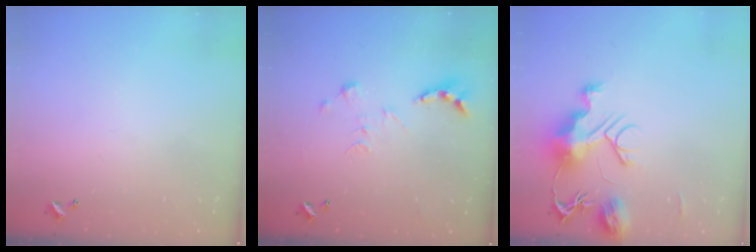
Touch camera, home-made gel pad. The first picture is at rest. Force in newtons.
{"total": 0.0}
{"total": 11.5, "press": 11.5, "slide": 1.2}